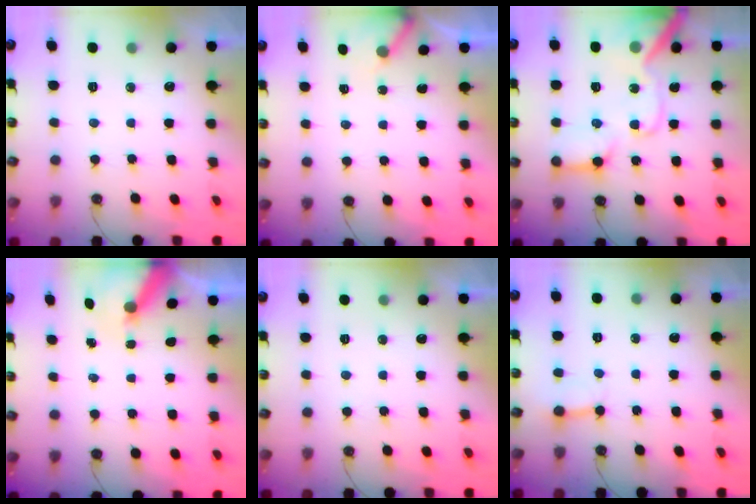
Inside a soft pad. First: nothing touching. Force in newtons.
{"total": 2.7, "press": 2.7, "slide": 0.2}
{"total": 19.2, "press": 19.0, "slide": 2.3}
{"total": 6.3, "press": 6.2, "slide": 0.6}
{"total": 0.0}
{"total": 3.9, "press": 3.9, "slide": 0.3}